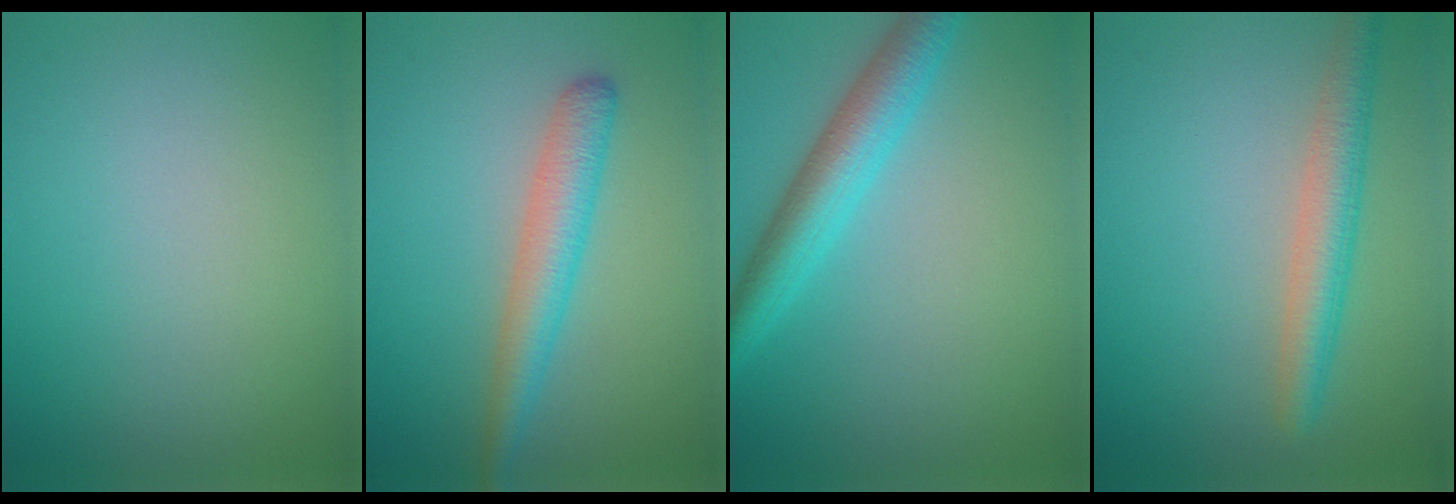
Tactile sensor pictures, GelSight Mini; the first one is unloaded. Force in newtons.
{"total": 3.7, "press": 3.7, "slide": 0.1}
{"total": 4.9, "press": 4.9, "slide": 0.1}
{"total": 3.9, "press": 3.9, "slide": 0.1}